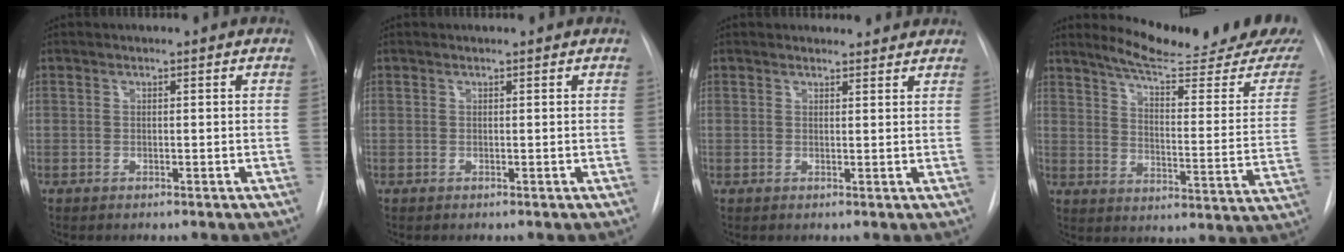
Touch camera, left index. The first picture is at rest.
{"total": 0.6, "force": [0.6, 0.0, 0.1], "torque": [-0.004, 0.008, 0.008]}
{"total": 5.2, "force": [4.9, 1.4, 0.7], "torque": [-0.003, 0.012, 0.050]}
{"total": 21.2, "force": [19.6, 0.9, 8.1], "torque": [-0.108, -0.107, 0.243]}